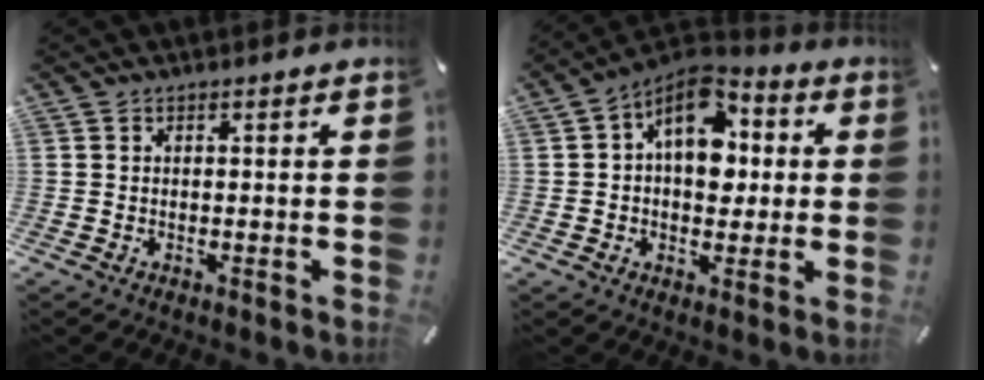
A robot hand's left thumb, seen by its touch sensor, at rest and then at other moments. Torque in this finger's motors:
{"motor_torque": [0.52, 0.82, 0.74, 0.37, 0.16]}